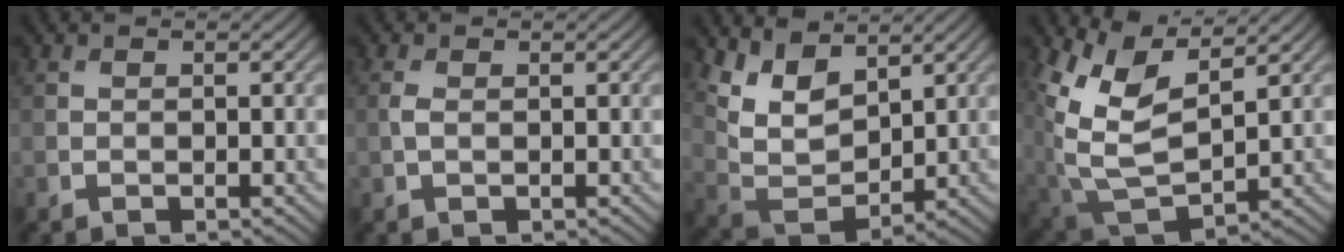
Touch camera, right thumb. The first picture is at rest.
{"total": 1.2, "force": [0.1, 0.6, 1.1], "torque": [-0.031, 0.001, 0.001]}
{"total": 7.5, "force": [4.5, 3.8, 4.6], "torque": [-0.106, -0.010, 0.089]}
{"total": 10.1, "force": [5.1, 4.8, 7.4], "torque": [-0.191, -0.008, 0.112]}